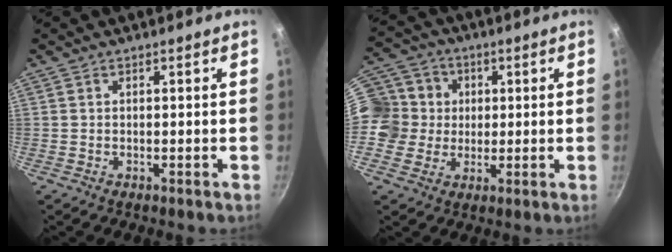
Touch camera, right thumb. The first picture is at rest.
{"total": 13.1, "force": [1.6, 12.1, 4.8], "torque": [-0.080, 0.018, 0.018]}